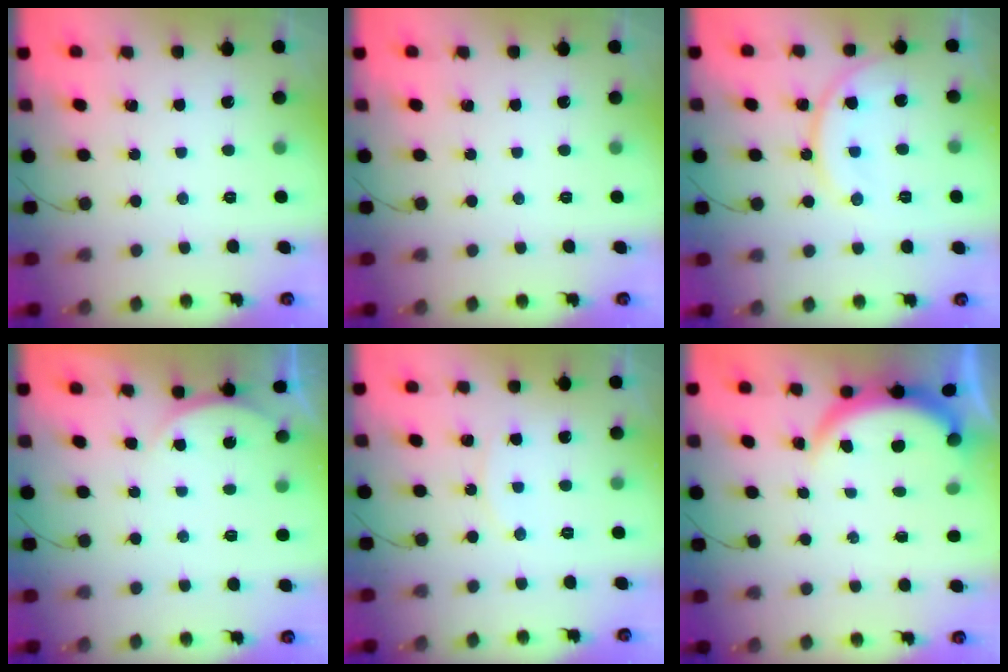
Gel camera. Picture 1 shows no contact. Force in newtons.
{"total": 0.0}
{"total": 12.3, "press": 12.3, "slide": 0.6}
{"total": 2.8, "press": 2.1, "slide": 1.7}
{"total": 4.8, "press": 4.8, "slide": 0.6}
{"total": 3.7, "press": 3.7, "slide": 0.1}